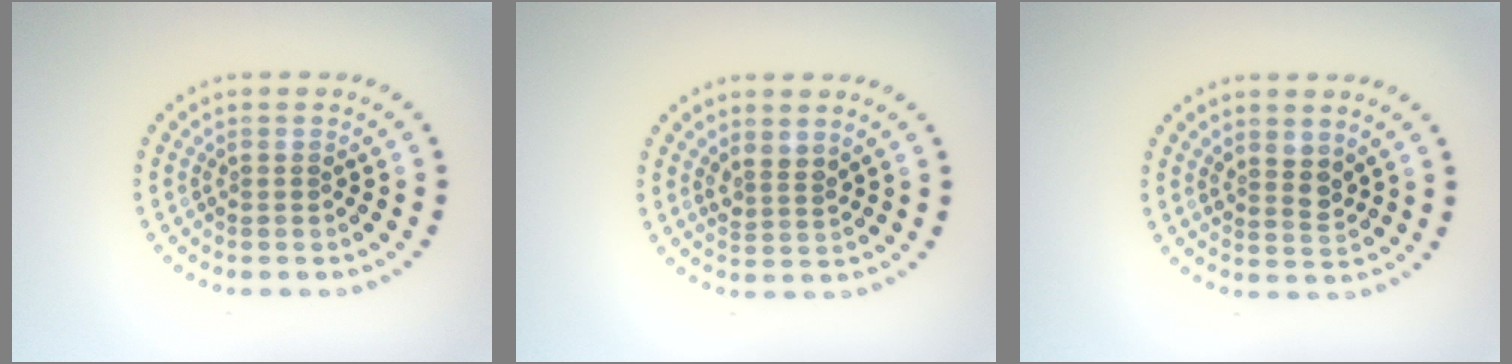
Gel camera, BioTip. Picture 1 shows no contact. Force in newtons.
{"total": 1.8, "press": 1.3, "slide": 1.2}
{"total": 1.9, "press": 1.6, "slide": 1.1}